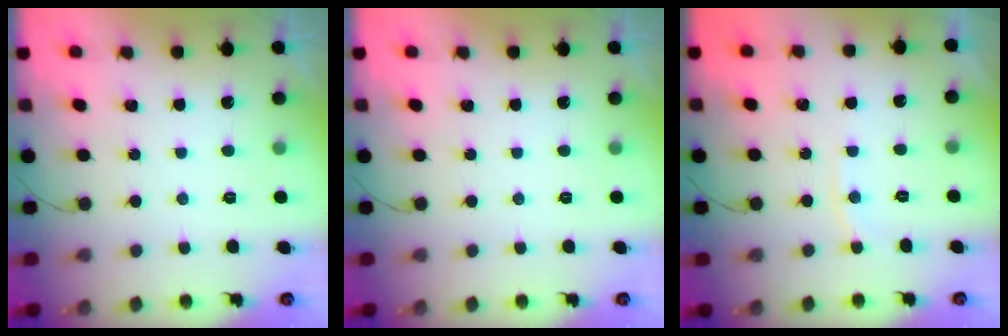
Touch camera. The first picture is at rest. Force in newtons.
{"total": 0.0}
{"total": 3.1, "press": 3.1, "slide": 0.1}